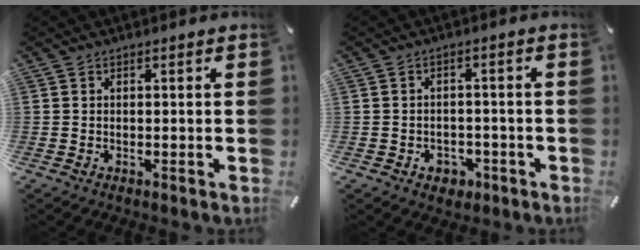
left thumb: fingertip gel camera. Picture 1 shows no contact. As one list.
[{"total": 3.8, "force": [-1.6, 3.2, 1.4], "torque": [-0.015, 0.003, -0.031]}]